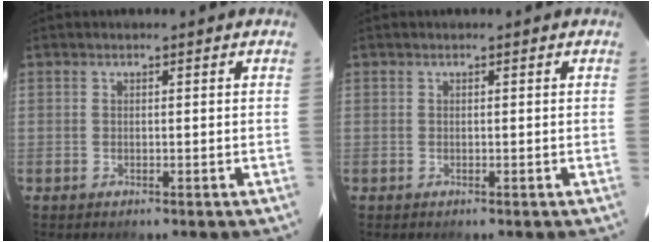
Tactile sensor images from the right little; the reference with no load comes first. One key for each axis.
{"total": 0.0}